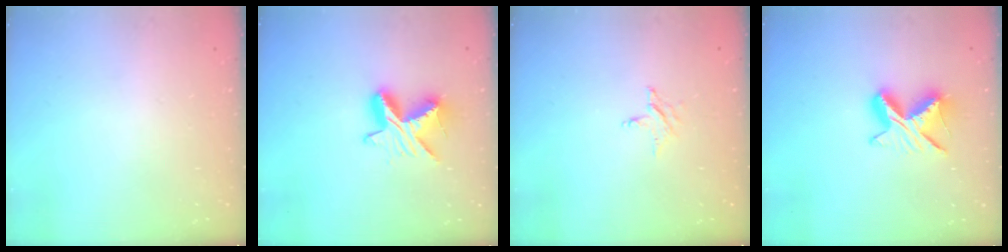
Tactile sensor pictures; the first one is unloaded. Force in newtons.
{"total": 9.7, "press": 9.7, "slide": 0.6}
{"total": 2.8, "press": 2.8, "slide": 0.3}
{"total": 9.0, "press": 9.0, "slide": 0.7}